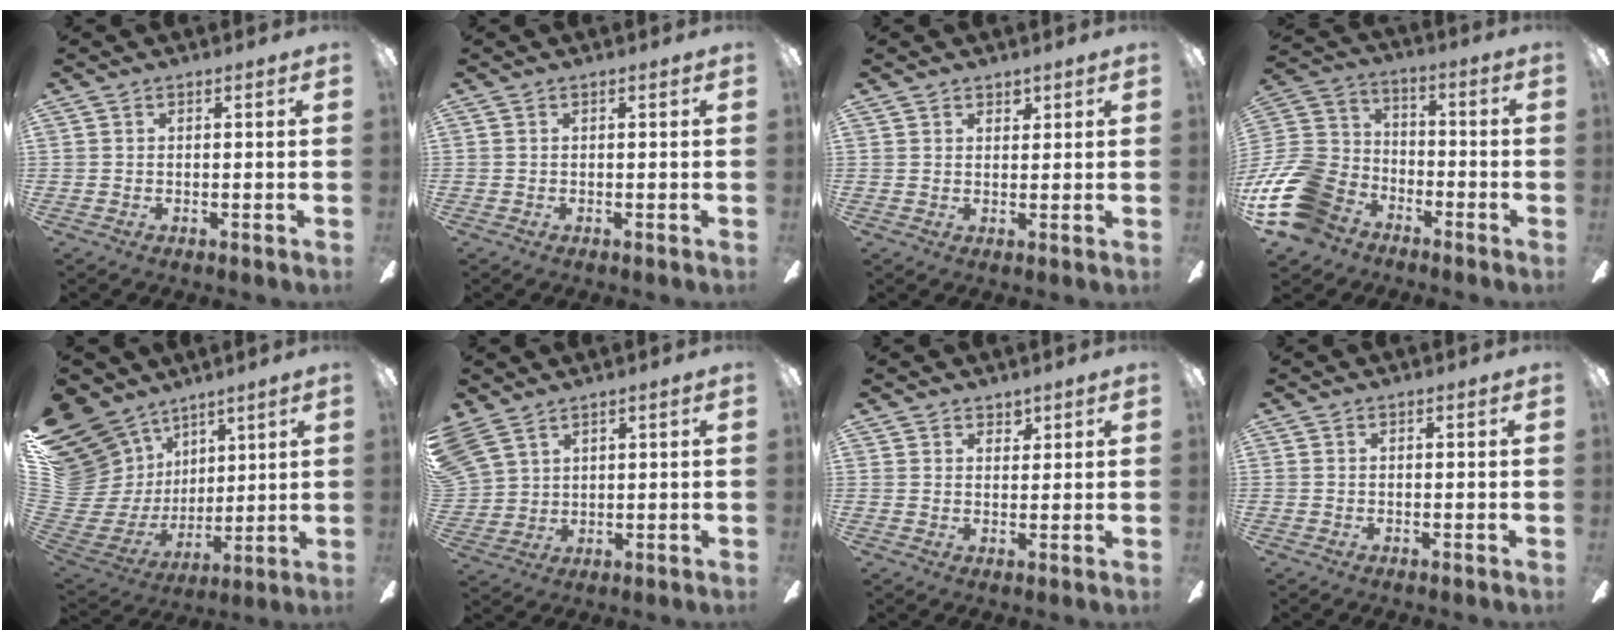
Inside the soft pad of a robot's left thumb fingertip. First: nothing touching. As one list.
[{"total": 0.0}, {"total": 2.3, "force": [1.8, 1.3, 0.2], "torque": [-0.001, -0.008, 0.035]}, {"total": 19.0, "force": [-9.2, 13.3, 10.1], "torque": [-0.231, 0.053, -0.156]}, {"total": 20.5, "force": [10.9, 15.8, 7.0], "torque": [-0.199, -0.079, 0.233]}, {"total": 6.8, "force": [5.4, 3.6, 2.1], "torque": [-0.058, -0.013, 0.109]}, {"total": 2.9, "force": [2.5, 1.5, -0.1], "torque": [0.003, -0.012, 0.048]}, {"total": 0.0}]